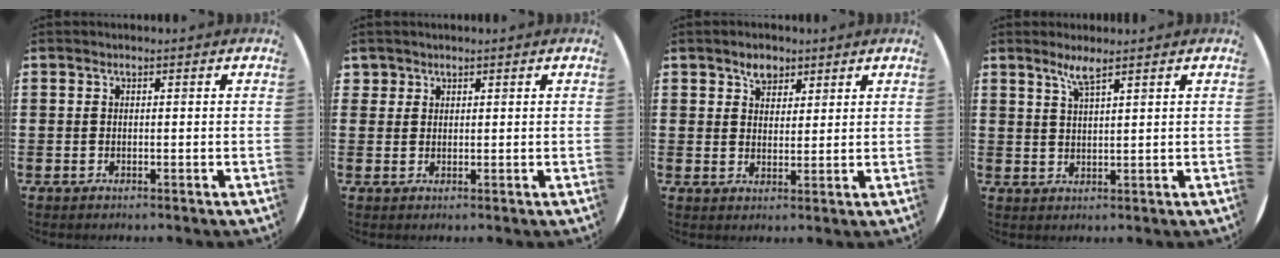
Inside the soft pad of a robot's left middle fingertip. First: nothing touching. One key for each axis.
{"total": 1.3, "fx": 1.1, "fy": 0.7, "fz": 0.1, "tx": 0.006, "ty": 0.000, "tz": 0.019}
{"total": 3.1, "fx": 2.4, "fy": 1.8, "fz": 0.8, "tx": -0.003, "ty": -0.002, "tz": 0.042}
{"total": 2.8, "fx": 2.3, "fy": 0.0, "fz": 1.7, "tx": -0.037, "ty": 0.001, "tz": 0.040}